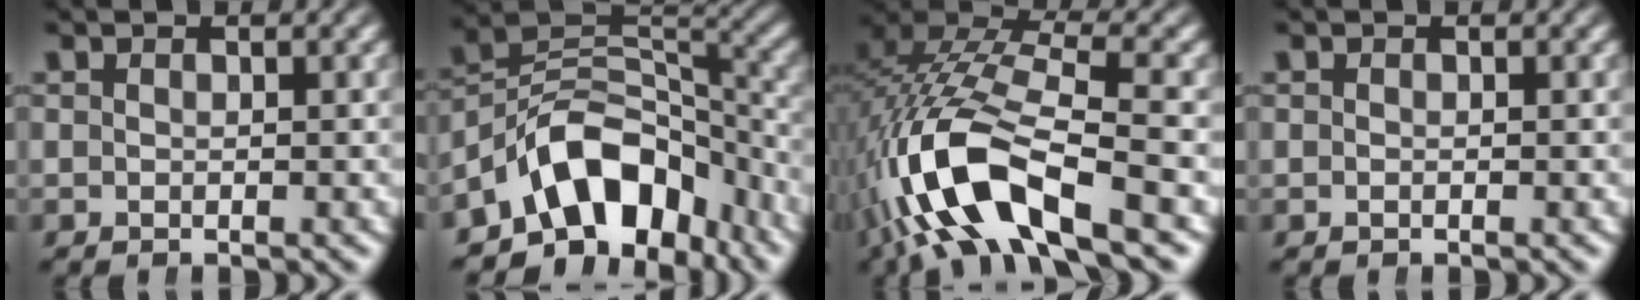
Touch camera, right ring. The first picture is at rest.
{"total": 14.8, "force": [-5.3, 10.0, 9.5], "torque": [-0.159, -0.038, -0.070]}
{"total": 11.1, "force": [-1.1, 6.4, 8.9], "torque": [-0.206, -0.022, -0.010]}
{"total": 0.0}